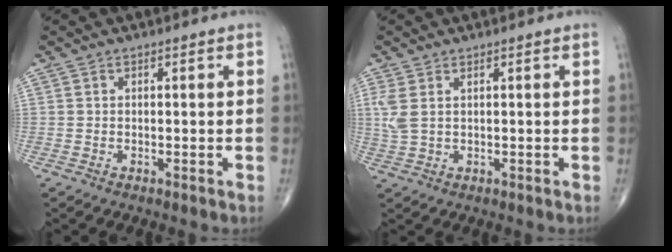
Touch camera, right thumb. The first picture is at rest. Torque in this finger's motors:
{"motor_torque": [0.00, 0.02, 0.29, 0.39, 0.06]}